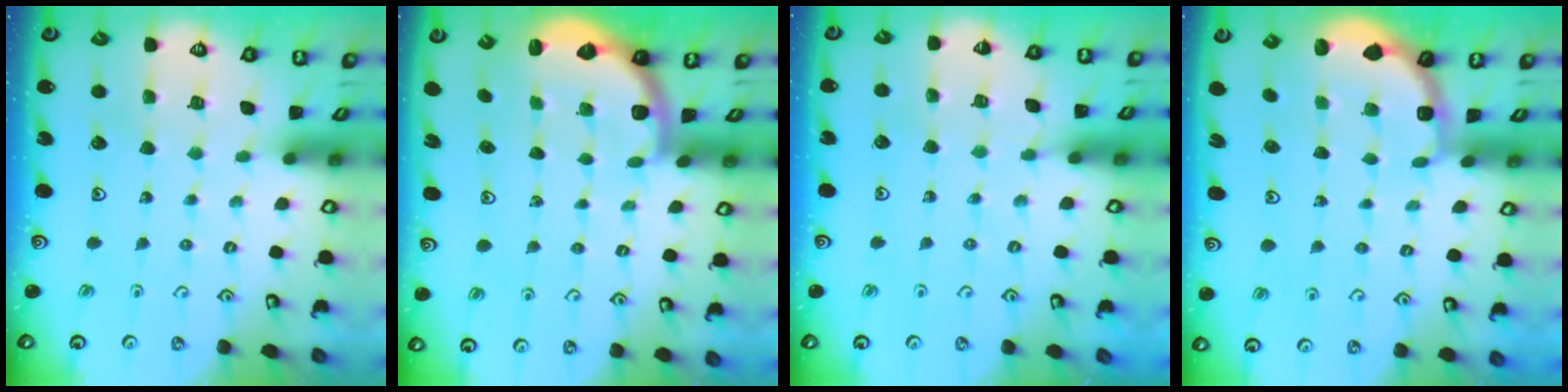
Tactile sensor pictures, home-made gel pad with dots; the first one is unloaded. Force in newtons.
{"total": 2.3, "press": 2.0, "slide": 1.3}
{"total": 5.5, "press": 5.3, "slide": 1.4}
{"total": 1.9, "press": 1.8, "slide": 0.7}